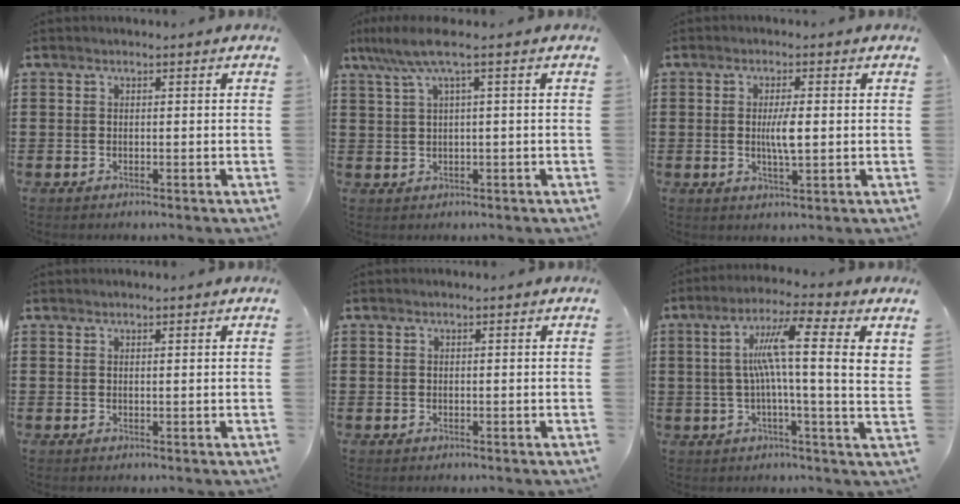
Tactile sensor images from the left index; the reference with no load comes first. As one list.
[{"total": 4.8, "force": [1.5, 0.2, 4.6], "torque": [-0.098, -0.003, 0.021]}, {"total": 4.0, "force": [0.2, 0.9, 3.9], "torque": [-0.074, 0.001, 0.000]}, {"total": 0.6, "force": [0.5, -0.1, 0.3], "torque": [-0.007, -0.002, 0.010]}, {"total": 0.0}, {"total": 11.7, "force": [2.9, 0.8, 11.3], "torque": [-0.208, 0.003, 0.041]}]